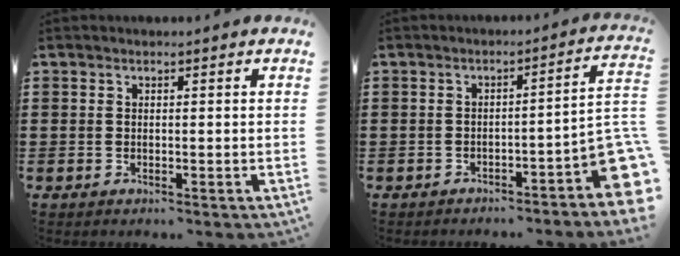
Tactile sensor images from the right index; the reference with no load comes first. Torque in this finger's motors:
{"motor_torque": [0.67, -0.60, 0.85, 0.06]}